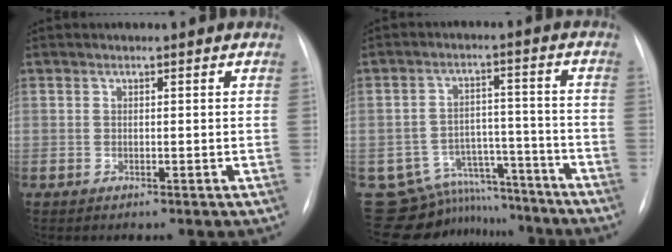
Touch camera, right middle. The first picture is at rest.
{"total": 12.9, "force": [-11.6, 5.7, 0.8], "torque": [-0.016, 0.058, -0.159]}